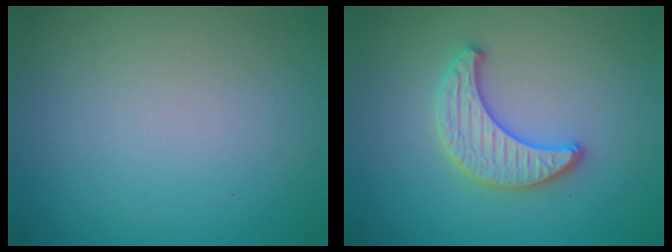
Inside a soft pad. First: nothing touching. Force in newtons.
{"total": 3.3, "press": 3.3, "slide": 0.2}